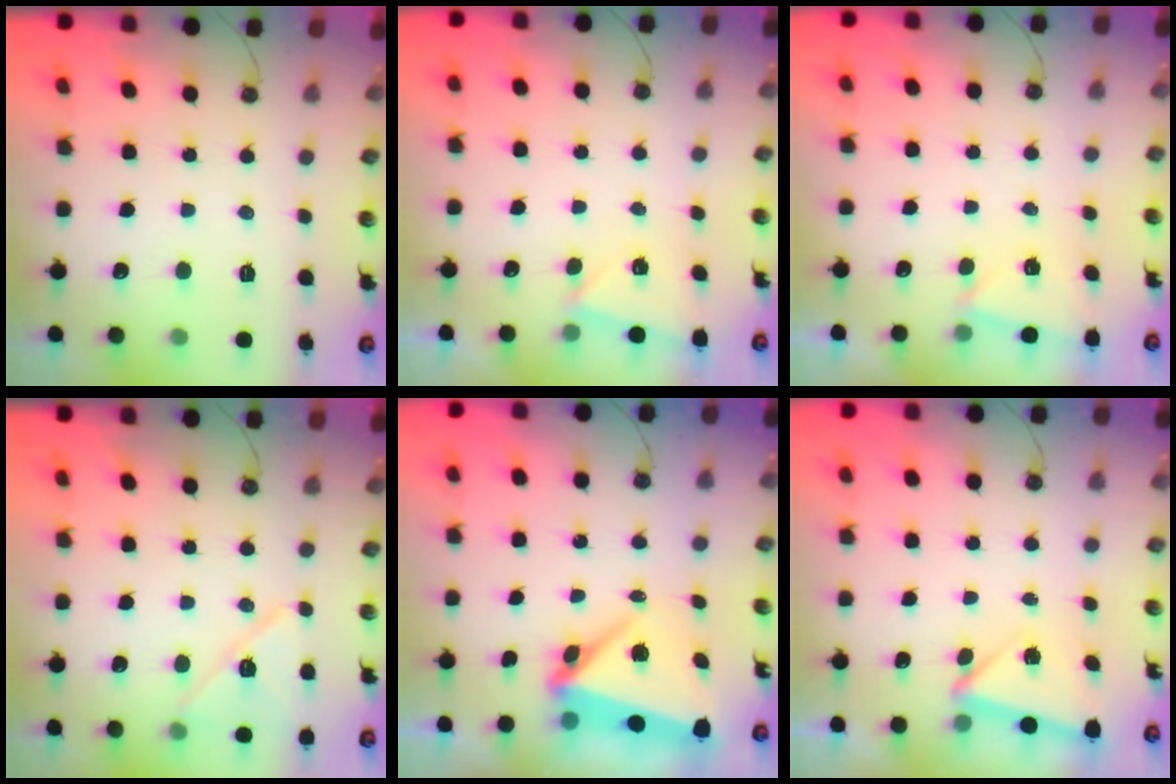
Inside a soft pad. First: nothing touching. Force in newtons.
{"total": 2.3, "press": 1.3, "slide": 1.9}
{"total": 0.6, "press": 0.0, "slide": 0.6}
{"total": 11.4, "press": 11.3, "slide": 1.0}
{"total": 6.2, "press": 5.9, "slide": 2.0}
{"total": 3.0, "press": 2.5, "slide": 1.8}